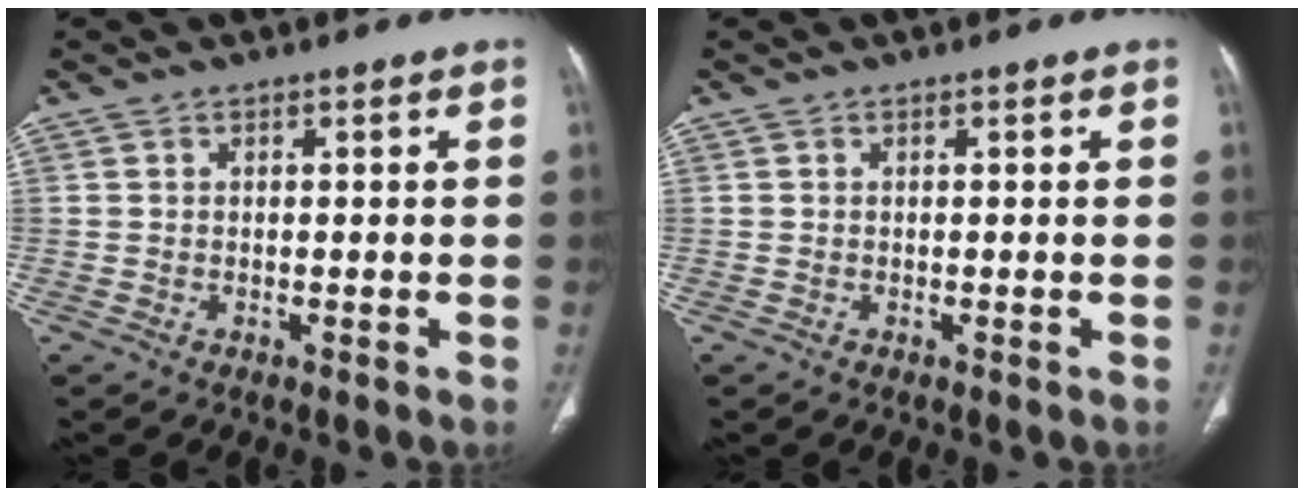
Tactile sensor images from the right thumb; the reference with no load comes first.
{"total": 0.0}